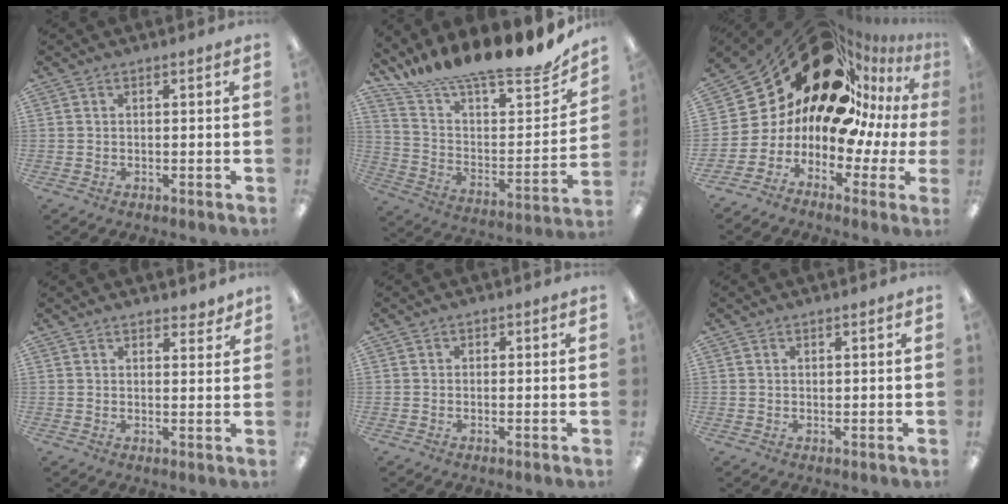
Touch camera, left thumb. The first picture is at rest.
{"total": 16.4, "force": [14.6, 3.5, 6.6], "torque": [-0.102, -0.122, 0.244]}
{"total": 22.7, "force": [13.0, 13.8, 12.6], "torque": [-0.212, -0.133, 0.249]}
{"total": 2.8, "force": [2.6, 0.8, 0.5], "torque": [0.004, -0.016, 0.045]}
{"total": 0.6, "force": [0.1, 0.6, 0.0], "torque": [0.000, 0.004, 0.000]}
{"total": 0.7, "force": [0.5, 0.3, 0.4], "torque": [-0.008, 0.003, 0.009]}